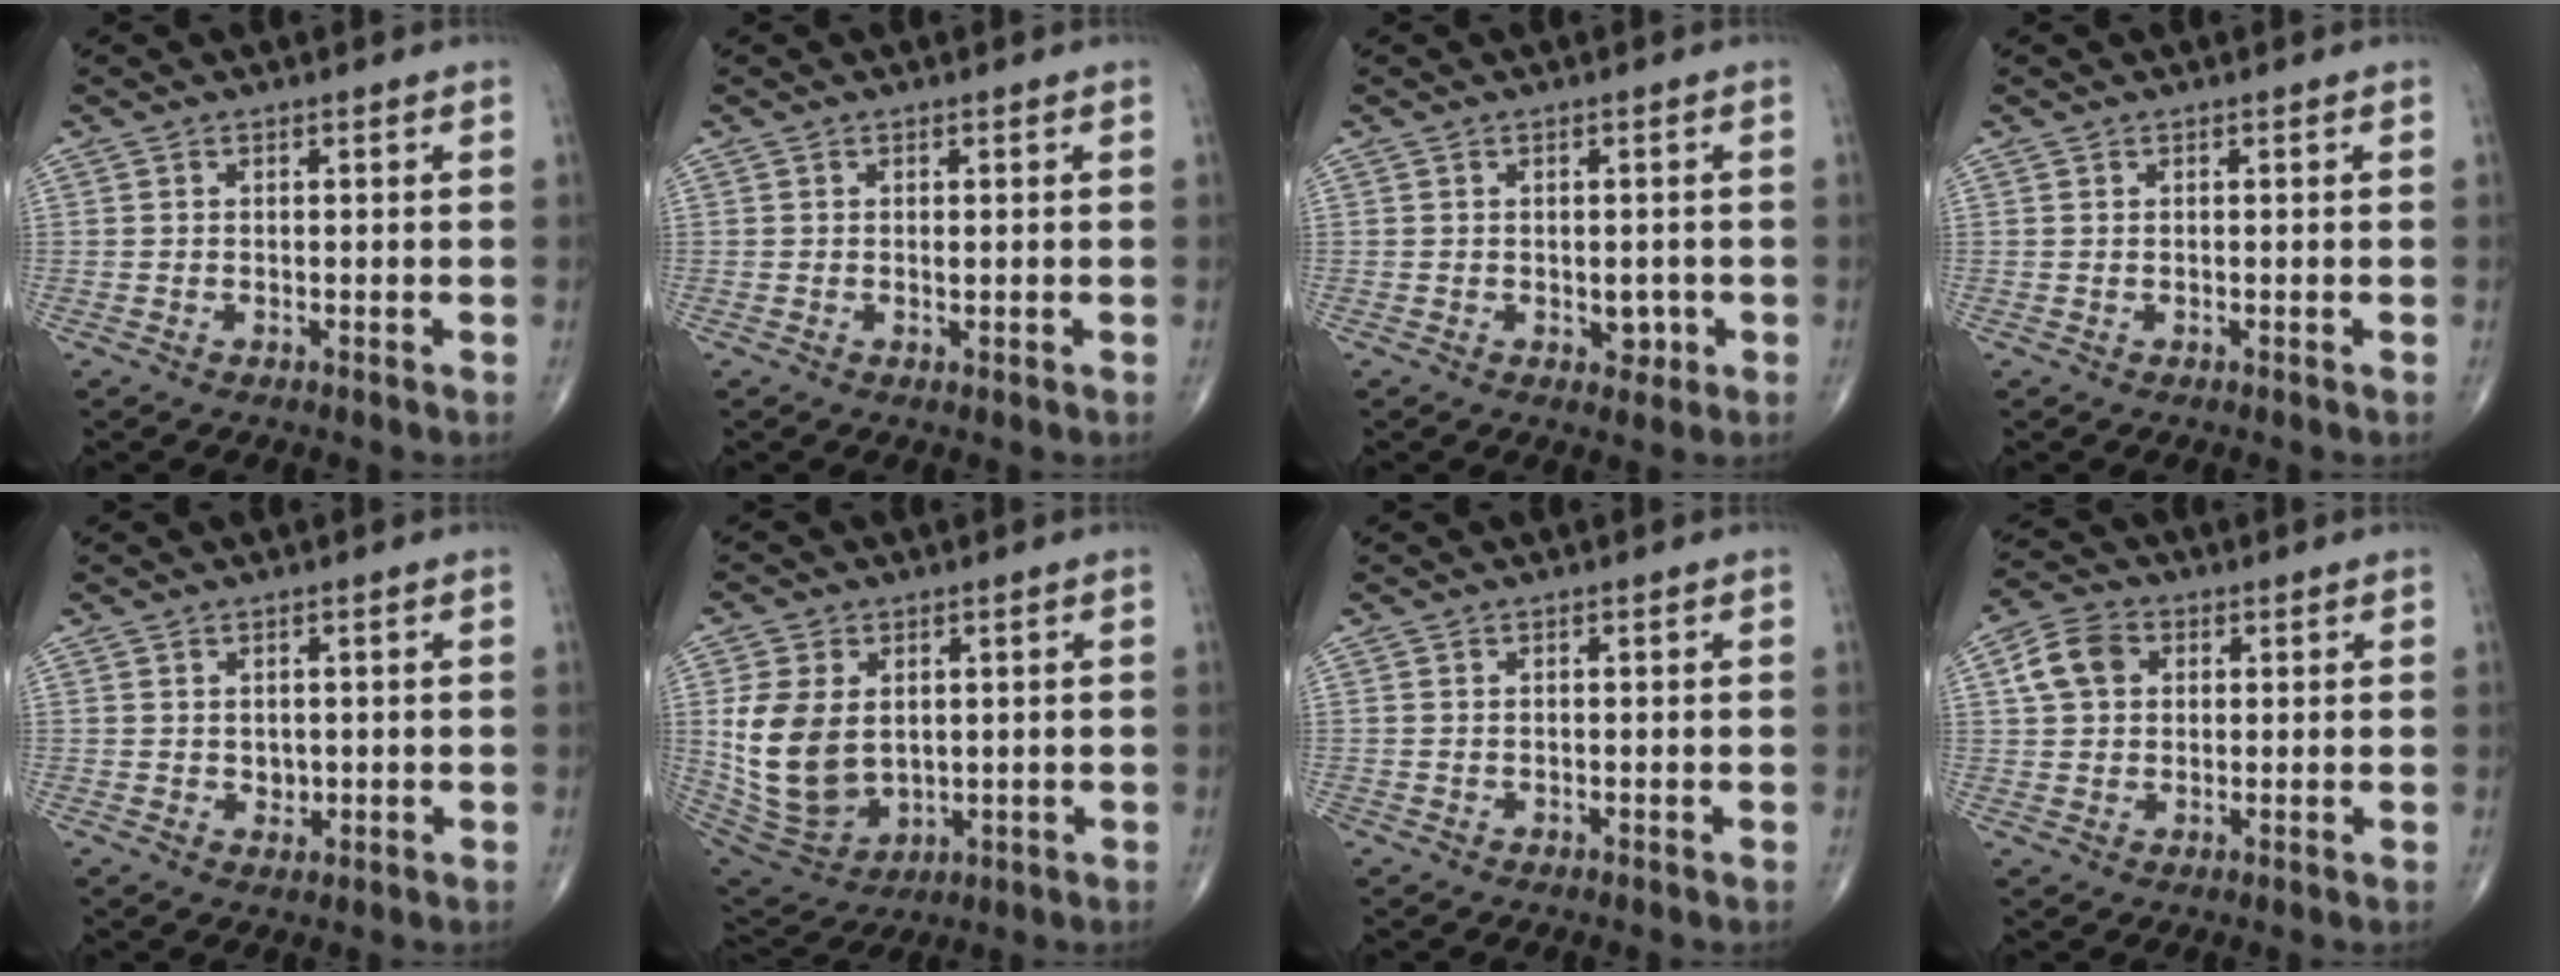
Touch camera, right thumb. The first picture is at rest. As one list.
[{"total": 0.5, "force": [0.0, 0.2, 0.5], "torque": [-0.009, -0.003, 0.001]}, {"total": 2.8, "force": [-0.6, 1.9, 2.0], "torque": [-0.005, 0.001, -0.005]}, {"total": 0.0}, {"total": 1.7, "force": [0.3, 1.4, 0.9], "torque": [-0.004, -0.002, 0.009]}, {"total": 14.0, "force": [1.5, 9.8, 9.9], "torque": [-0.177, -0.014, 0.052]}, {"total": 0.0}, {"total": 7.1, "force": [1.8, 5.5, 4.1], "torque": [-0.068, 0.009, 0.028]}]